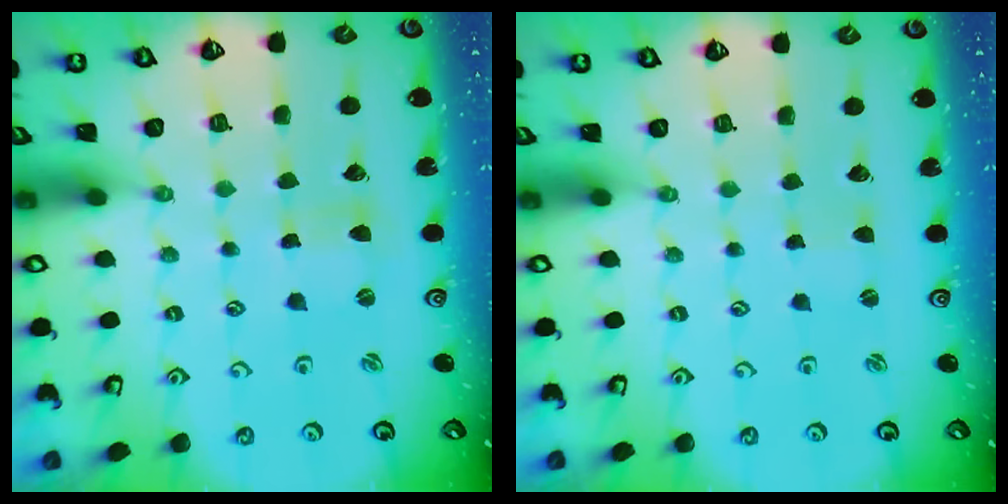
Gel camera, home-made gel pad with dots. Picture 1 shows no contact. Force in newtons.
{"total": 0.6, "press": 0.6, "slide": 0.1}